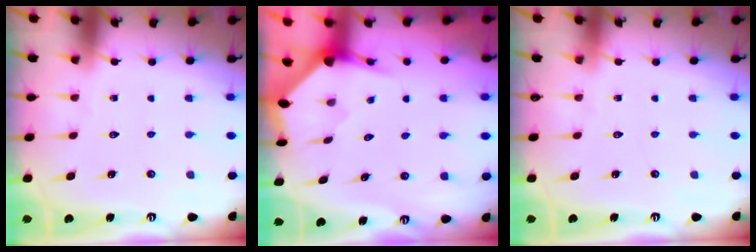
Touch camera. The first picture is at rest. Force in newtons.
{"total": 3.4, "press": 3.4, "slide": 0.3}
{"total": 0.0}